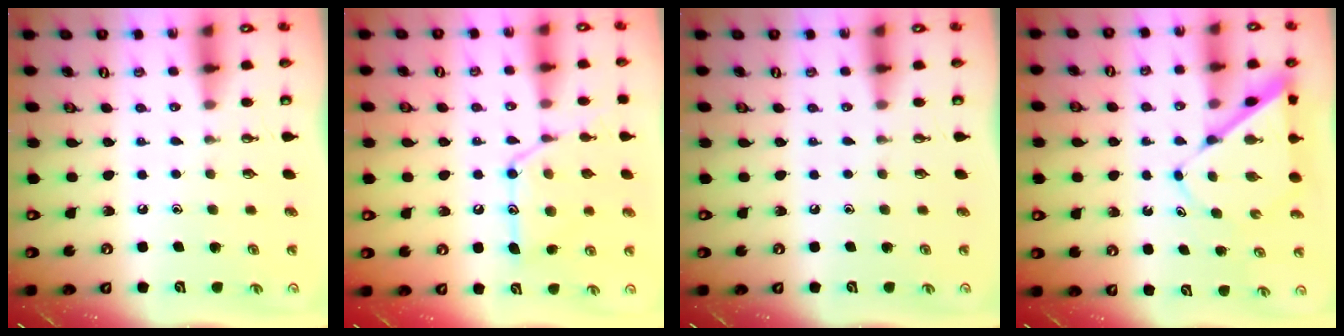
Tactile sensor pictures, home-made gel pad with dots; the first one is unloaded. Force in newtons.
{"total": 16.5, "press": 16.5, "slide": 1.3}
{"total": 0.0}
{"total": 7.5, "press": 7.4, "slide": 0.5}